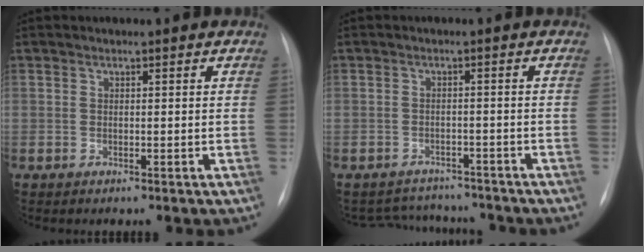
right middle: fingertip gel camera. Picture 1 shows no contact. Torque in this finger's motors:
{"motor_torque": [-0.64, -0.32, -0.16, -0.05]}